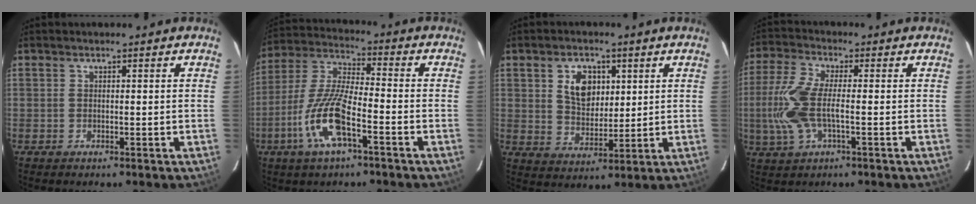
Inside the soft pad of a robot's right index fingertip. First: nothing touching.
{"total": 13.6, "force": [-5.9, 3.4, 11.8], "torque": [-0.254, -0.007, -0.120]}
{"total": 8.0, "force": [2.8, 5.4, 5.1], "torque": [-0.088, 0.009, 0.057]}
{"total": 10.7, "force": [-1.5, 3.9, 9.9], "torque": [-0.223, 0.001, -0.032]}